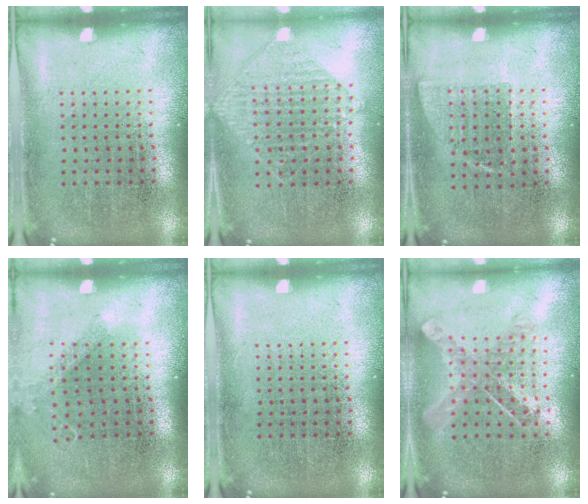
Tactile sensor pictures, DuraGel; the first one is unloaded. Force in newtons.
{"total": 0.9, "press": 0.9, "slide": 0.1}
{"total": 0.7, "press": 0.6, "slide": 0.4}
{"total": 0.8, "press": 0.8, "slide": 0.3}
{"total": 0.0}
{"total": 0.9, "press": 0.9, "slide": 0.2}